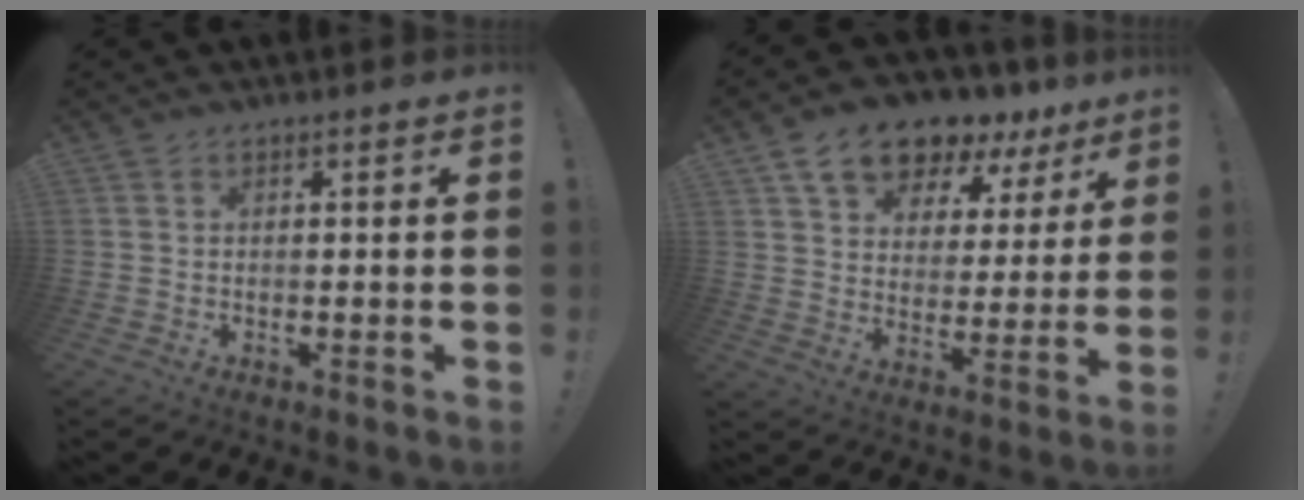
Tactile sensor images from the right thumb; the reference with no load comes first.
{"total": 13.3, "force": [10.4, 6.4, 5.3], "torque": [-0.090, -0.079, 0.187]}